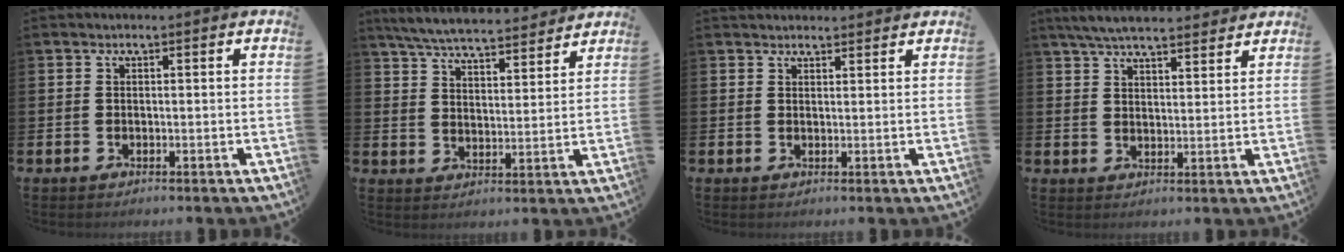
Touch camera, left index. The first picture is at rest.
{"total": 6.7, "force": [6.5, 0.9, 1.6], "torque": [-0.056, -0.036, 0.116]}
{"total": 1.9, "force": [1.8, 0.5, 0.0], "torque": [0.010, -0.006, 0.031]}
{"total": 5.8, "force": [5.5, 0.9, 1.7], "torque": [-0.043, -0.020, 0.101]}